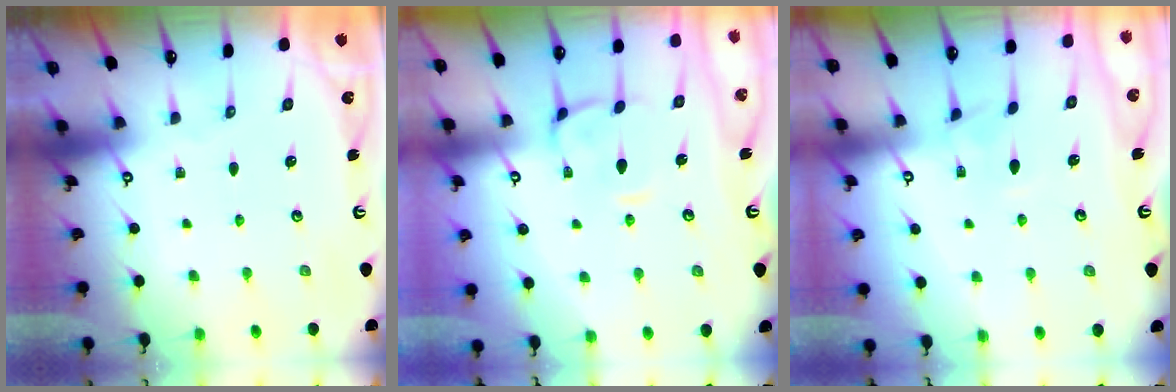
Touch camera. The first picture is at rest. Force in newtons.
{"total": 2.4, "press": 2.2, "slide": 1.1}
{"total": 3.8, "press": 3.8, "slide": 0.2}